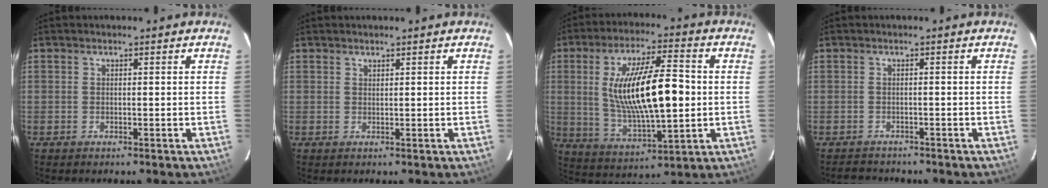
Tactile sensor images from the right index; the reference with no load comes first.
{"total": 0.6, "force": [0.5, 0.2, 0.1], "torque": [-0.001, 0.001, 0.011]}
{"total": 18.3, "force": [0.9, 5.6, 17.4], "torque": [-0.315, 0.002, 0.031]}
{"total": 3.5, "force": [-3.2, 1.3, 0.3], "torque": [-0.013, 0.004, -0.050]}